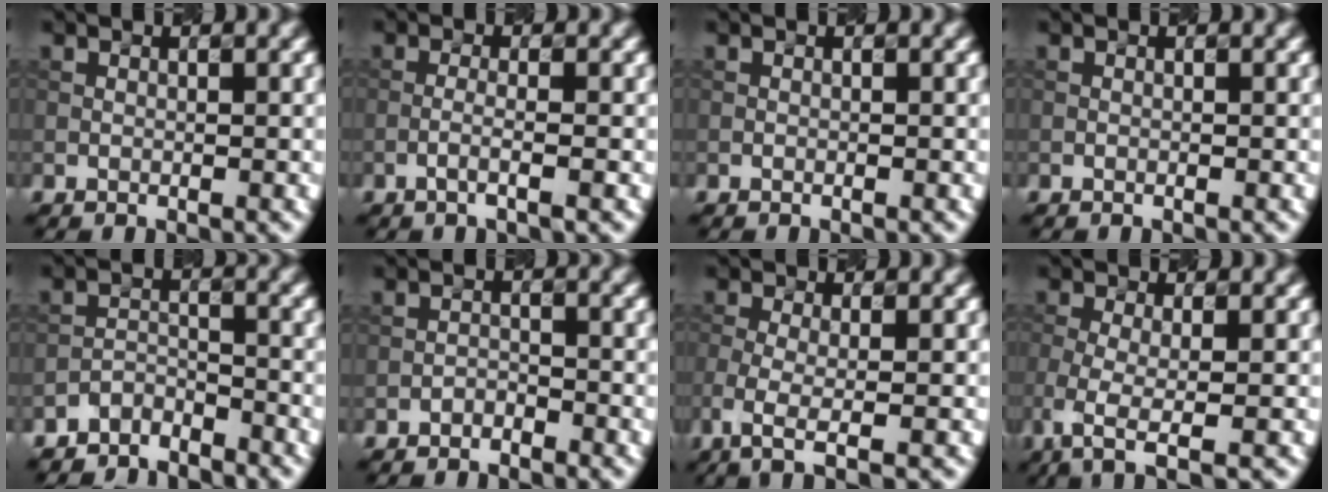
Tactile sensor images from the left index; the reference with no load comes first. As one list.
[{"total": 1.5, "force": [-0.8, 0.2, 1.3], "torque": [-0.022, 0.012, -0.021]}, {"total": 0.0}, {"total": 0.0}, {"total": 3.0, "force": [-2.9, 0.6, -0.1], "torque": [0.002, 0.004, -0.063]}, {"total": 1.1, "force": [-1.0, 0.3, 0.1], "torque": [-0.003, 0.005, -0.020]}, {"total": 3.7, "force": [-1.6, 1.2, 3.1], "torque": [-0.068, -0.005, -0.035]}, {"total": 4.1, "force": [-1.8, 1.3, 3.4], "torque": [-0.074, -0.004, -0.039]}]